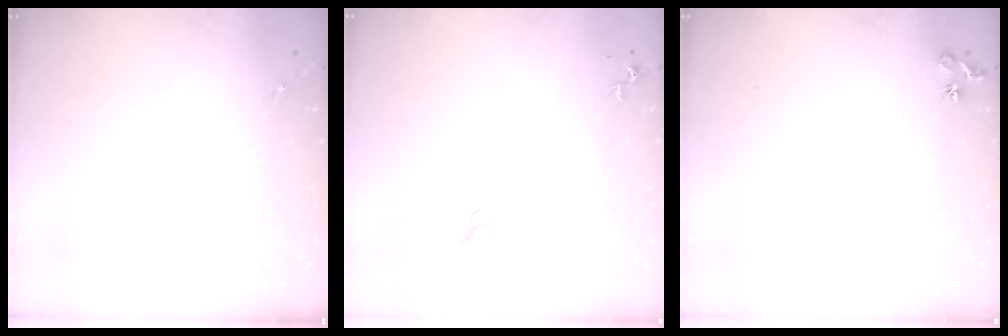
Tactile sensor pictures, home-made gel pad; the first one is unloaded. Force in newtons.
{"total": 2.2, "press": 2.2, "slide": 0.1}
{"total": 6.6, "press": 6.6, "slide": 0.6}